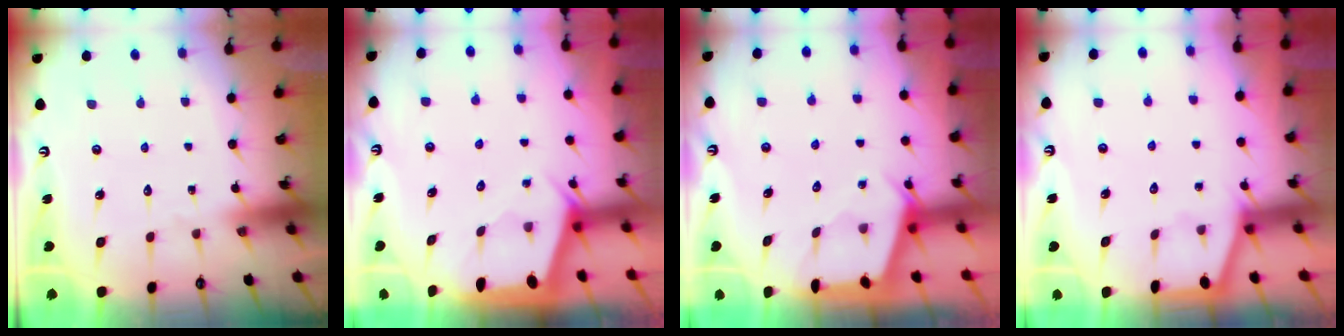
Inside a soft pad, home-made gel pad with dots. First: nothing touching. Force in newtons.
{"total": 2.0, "press": 2.0, "slide": 0.3}
{"total": 2.4, "press": 2.4, "slide": 0.3}
{"total": 1.1, "press": 1.1, "slide": 0.3}